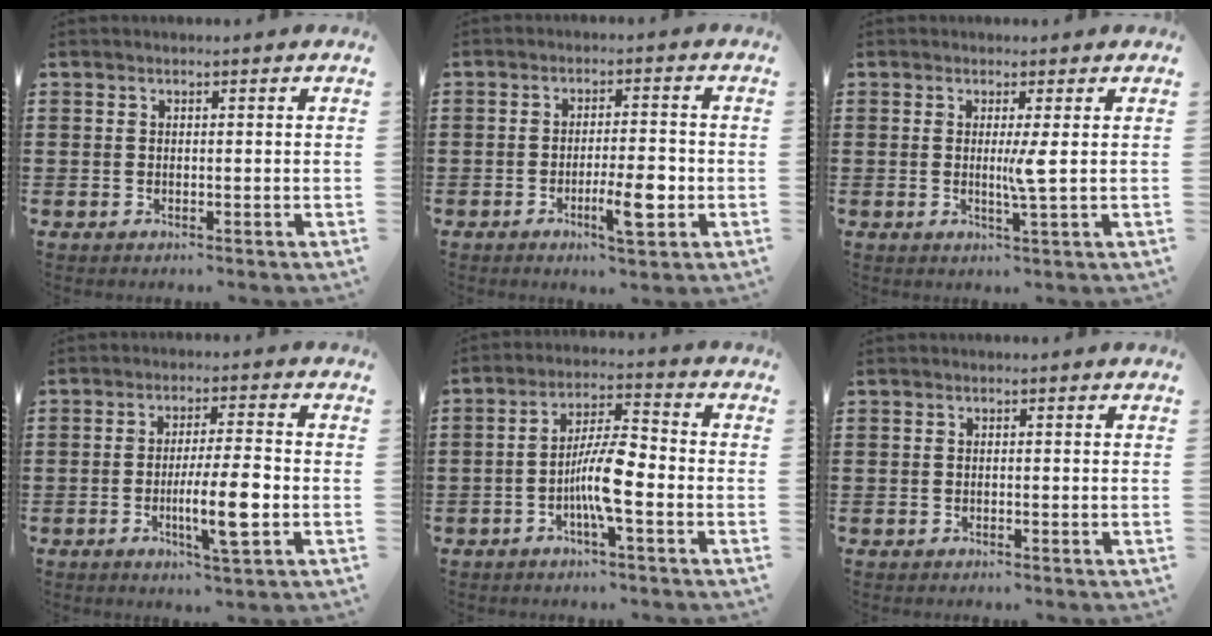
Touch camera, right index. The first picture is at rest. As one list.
[{"total": 6.7, "force": [-2.3, 1.4, 6.1], "torque": [-0.110, -0.008, -0.039]}, {"total": 2.9, "force": [0.3, -0.7, 2.8], "torque": [-0.053, -0.009, 0.001]}, {"total": 8.5, "force": [-2.1, 1.0, 8.1], "torque": [-0.146, -0.011, -0.039]}, {"total": 7.6, "force": [-2.3, 1.5, 7.1], "torque": [-0.143, -0.003, -0.047]}, {"total": 0.0}]